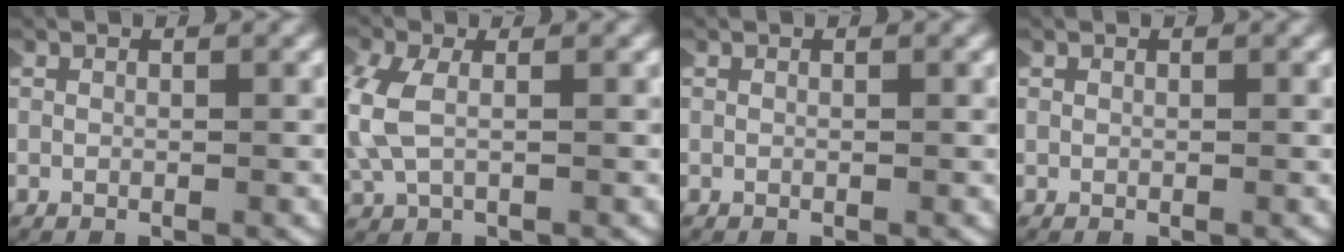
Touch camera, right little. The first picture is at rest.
{"total": 3.3, "force": [0.6, 2.2, 2.4], "torque": [-0.082, -0.005, 0.018]}
{"total": 0.0}
{"total": 0.0}